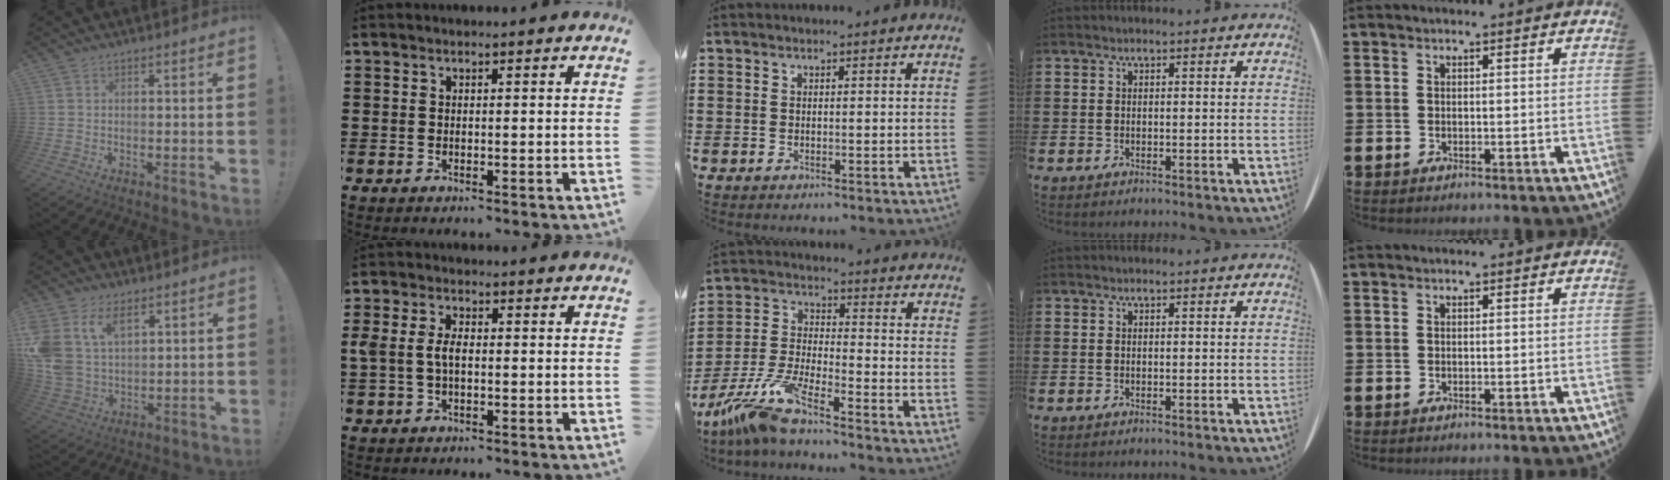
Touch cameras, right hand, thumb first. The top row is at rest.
{"thumb": {"total": 12.8, "force": [6.4, 8.4, 7.2], "torque": [-0.166, -0.031, 0.126]}, "index": {"total": 3.8, "force": [-0.2, 2.2, 3.1], "torque": [-0.083, -0.002, -0.011]}, "middle": {"total": 8.6, "force": [-7.3, 0.1, 4.5], "torque": [-0.121, -0.014, -0.153]}}